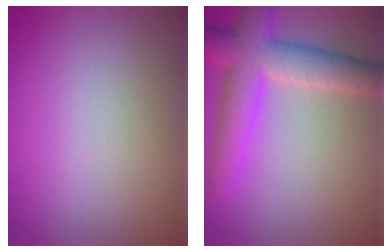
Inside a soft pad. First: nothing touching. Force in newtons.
{"total": 7.5, "press": 7.5, "slide": 0.4}